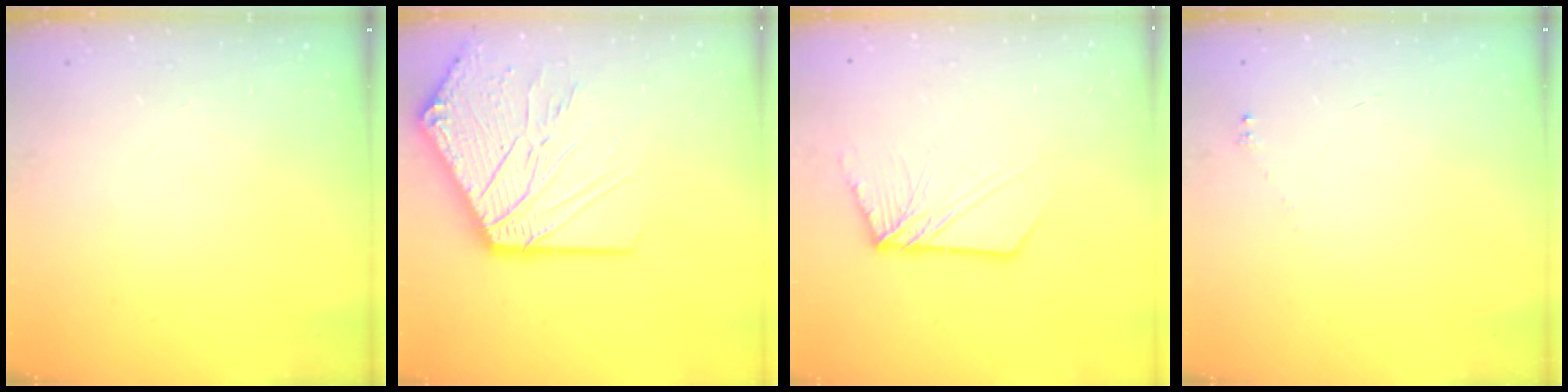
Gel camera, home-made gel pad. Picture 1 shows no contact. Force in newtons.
{"total": 23.5, "press": 23.2, "slide": 3.9}
{"total": 11.5, "press": 11.4, "slide": 1.0}
{"total": 1.7, "press": 1.6, "slide": 0.2}